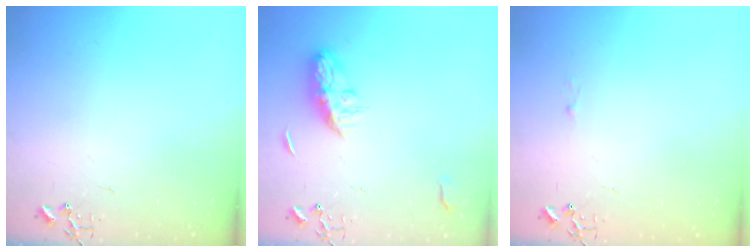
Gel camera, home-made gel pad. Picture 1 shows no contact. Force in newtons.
{"total": 8.2, "press": 8.1, "slide": 0.6}
{"total": 1.8, "press": 1.8, "slide": 0.2}